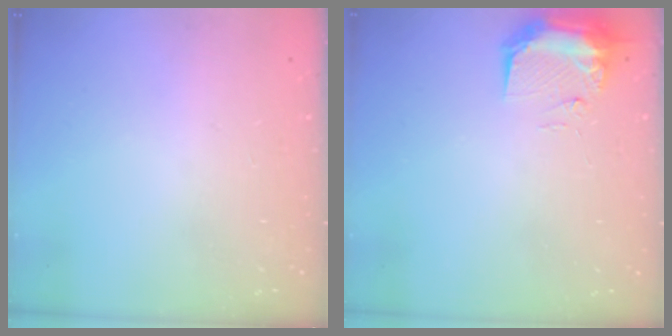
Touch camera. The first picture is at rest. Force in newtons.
{"total": 9.2, "press": 9.0, "slide": 1.5}